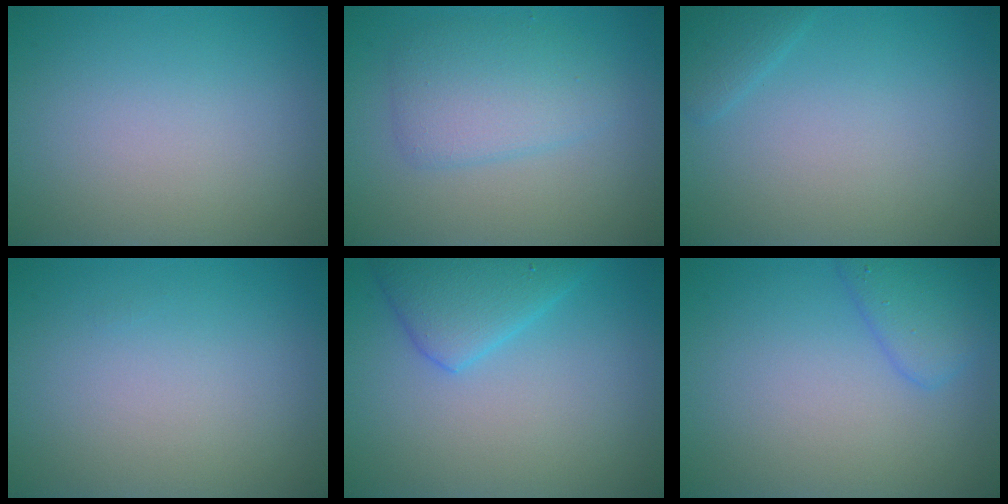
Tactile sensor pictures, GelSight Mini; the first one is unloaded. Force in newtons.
{"total": 3.5, "press": 3.5, "slide": 0.1}
{"total": 1.2, "press": 1.2, "slide": 0.0}
{"total": 0.0}
{"total": 4.0, "press": 4.0, "slide": 0.1}
{"total": 1.8, "press": 1.8, "slide": 0.1}